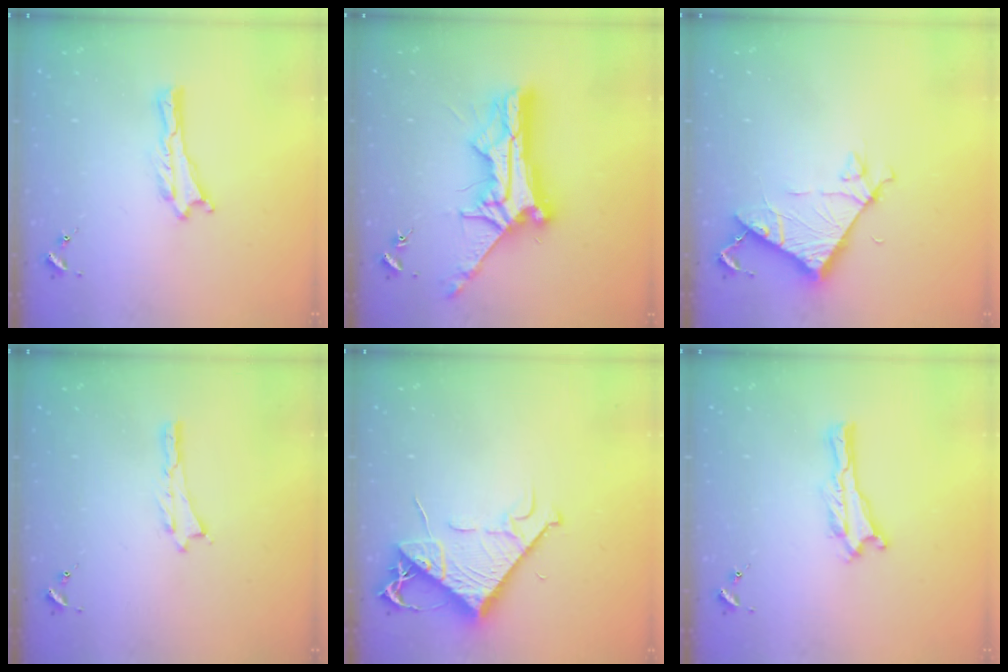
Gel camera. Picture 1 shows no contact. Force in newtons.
{"total": 13.3, "press": 13.3, "slide": 1.1}
{"total": 7.2, "press": 7.2, "slide": 0.4}
{"total": 0.0}
{"total": 8.2, "press": 8.1, "slide": 1.1}
{"total": 0.0}